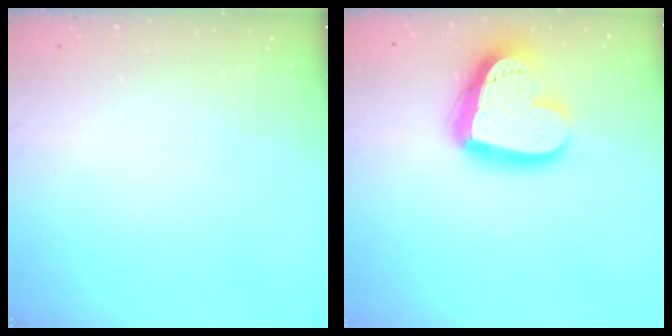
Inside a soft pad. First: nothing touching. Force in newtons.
{"total": 21.4, "press": 21.3, "slide": 2.1}